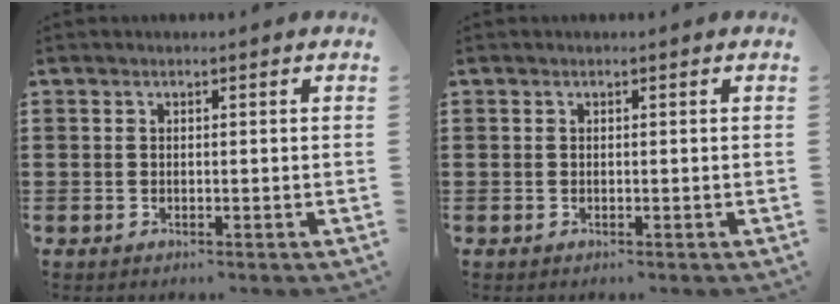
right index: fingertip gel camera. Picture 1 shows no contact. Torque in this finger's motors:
{"motor_torque": [-0.09, 0.30, 0.00, 0.02]}